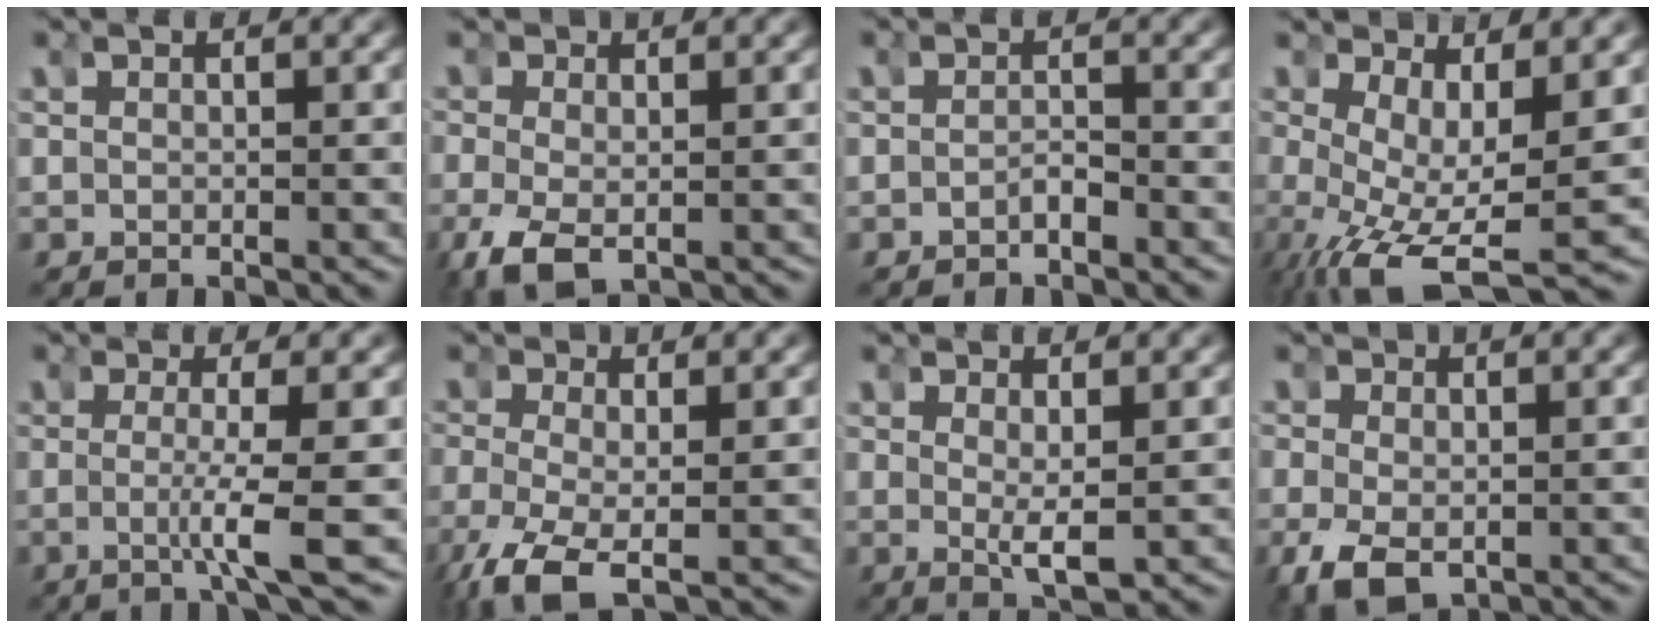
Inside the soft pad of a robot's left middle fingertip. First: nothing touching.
{"total": 4.6, "force": [-2.1, 2.8, 3.1], "torque": [-0.085, -0.038, -0.017]}
{"total": 1.2, "force": [-1.2, 0.2, 0.4], "torque": [-0.010, -0.006, -0.018]}
{"total": 7.5, "force": [-3.5, 3.4, 5.6], "torque": [-0.124, -0.060, -0.027]}
{"total": 3.4, "force": [-0.7, -0.8, 3.3], "torque": [-0.067, -0.015, -0.009]}
{"total": 5.8, "force": [-3.5, 2.9, 3.6], "torque": [-0.102, -0.048, -0.037]}
{"total": 2.5, "force": [0.2, 0.3, 2.5], "torque": [-0.050, -0.019, 0.013]}
{"total": 5.1, "force": [-2.3, 3.4, 3.1], "torque": [-0.082, -0.040, -0.018]}